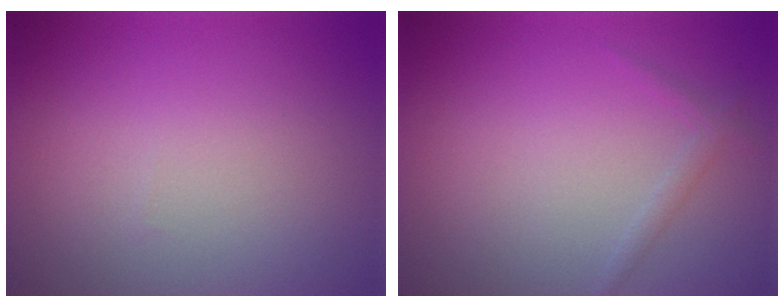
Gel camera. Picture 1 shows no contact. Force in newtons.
{"total": 1.1, "press": 1.1, "slide": 0.1}